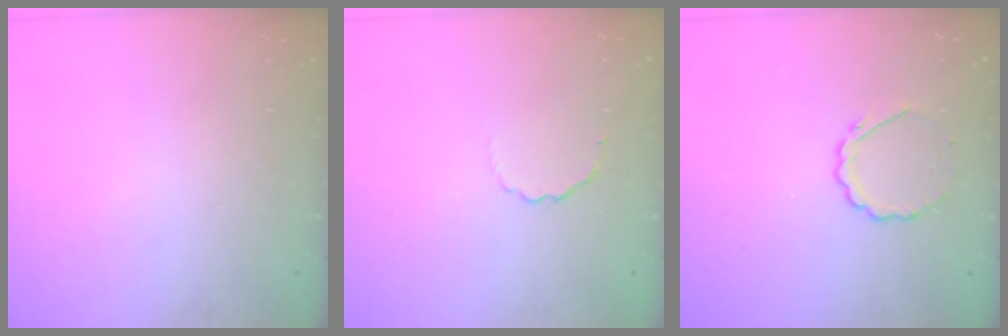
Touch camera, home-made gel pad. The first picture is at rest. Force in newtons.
{"total": 2.6, "press": 2.5, "slide": 0.8}
{"total": 5.2, "press": 5.0, "slide": 1.4}